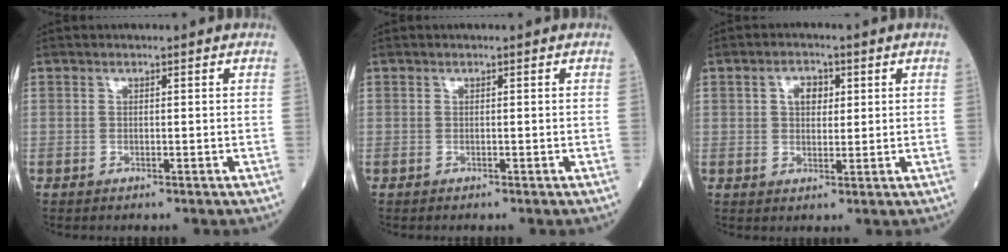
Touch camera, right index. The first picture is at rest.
{"total": 0.0}
{"total": 3.5, "force": [1.1, 2.3, 2.4], "torque": [-0.042, 0.008, 0.020]}